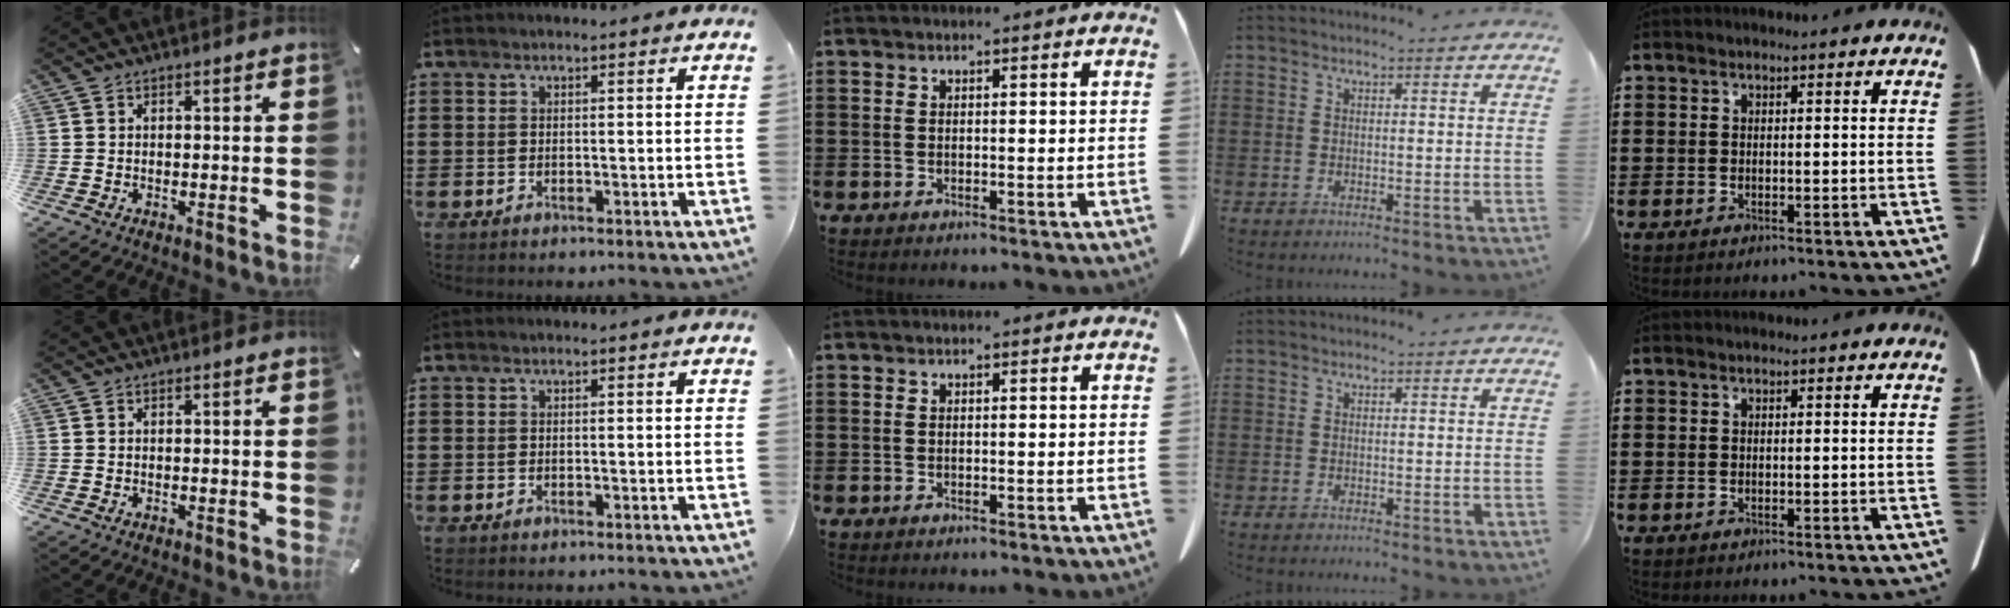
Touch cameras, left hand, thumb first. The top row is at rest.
{}